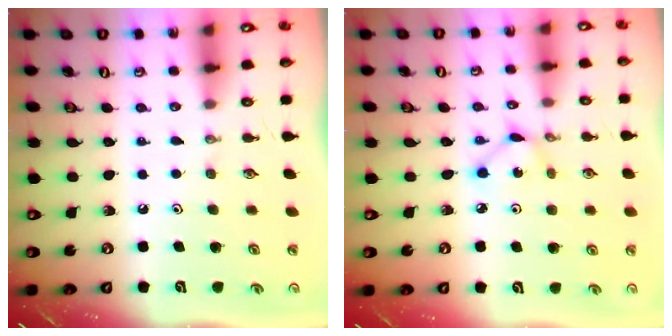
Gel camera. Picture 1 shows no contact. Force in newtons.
{"total": 2.9, "press": 2.9, "slide": 0.1}